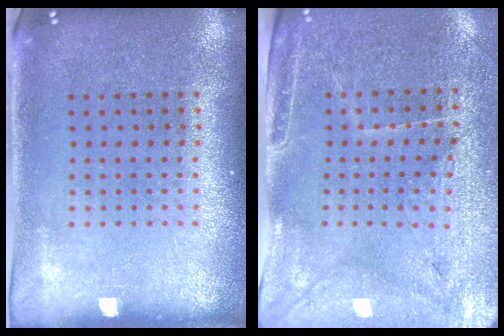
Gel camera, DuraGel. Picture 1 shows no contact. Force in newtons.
{"total": 3.2, "press": 2.9, "slide": 1.2}